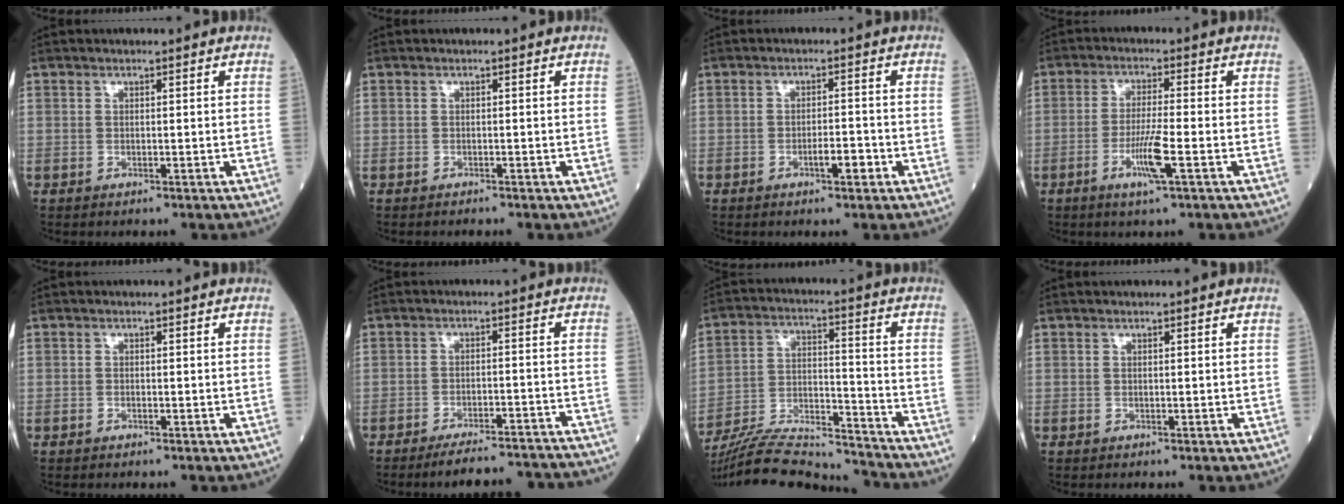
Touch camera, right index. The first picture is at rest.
{"total": 0.0}
{"total": 2.9, "force": [-1.5, 0.7, 2.5], "torque": [-0.039, 0.002, -0.023]}
{"total": 6.0, "force": [-2.4, -0.1, 5.5], "torque": [-0.106, -0.010, -0.046]}
{"total": 0.0}
{"total": 15.8, "force": [-15.0, 1.2, 4.9], "torque": [-0.048, 0.003, -0.186]}
{"total": 19.8, "force": [-18.9, 1.5, 5.8], "torque": [-0.138, -0.005, -0.309]}
{"total": 0.0}